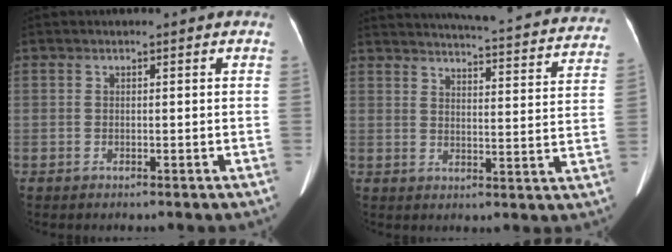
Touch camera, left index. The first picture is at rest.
{"total": 26.9, "force": [25.1, 3.4, 9.1], "torque": [-0.136, -0.056, 0.292]}